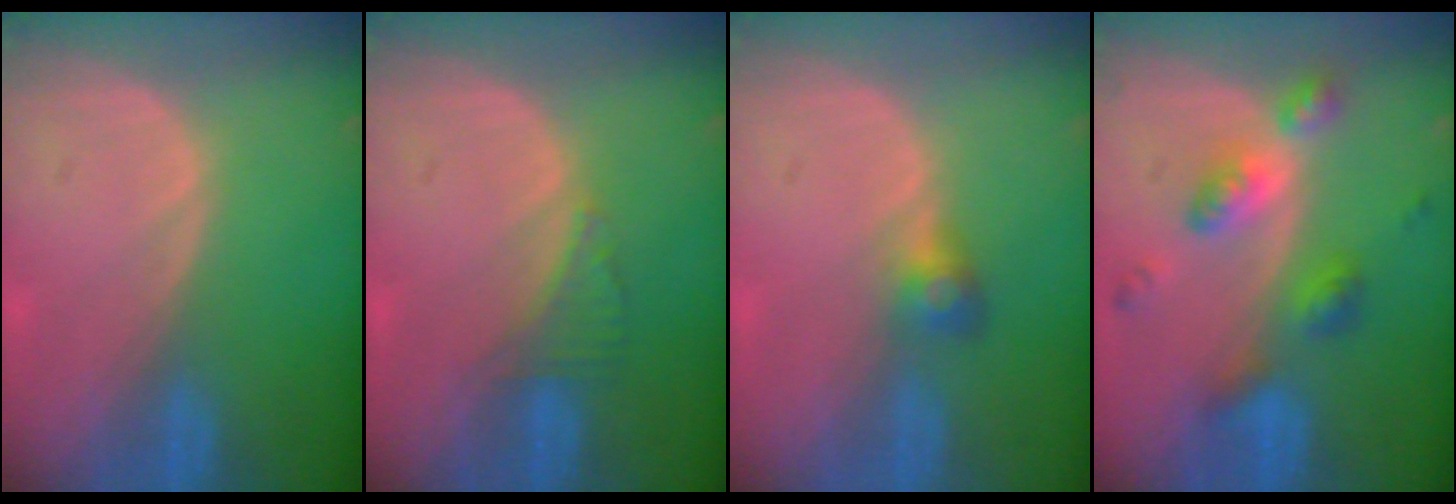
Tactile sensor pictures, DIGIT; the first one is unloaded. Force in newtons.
{"total": 2.5, "press": 2.5, "slide": 0.2}
{"total": 2.7, "press": 2.6, "slide": 0.8}
{"total": 6.7, "press": 6.6, "slide": 0.5}